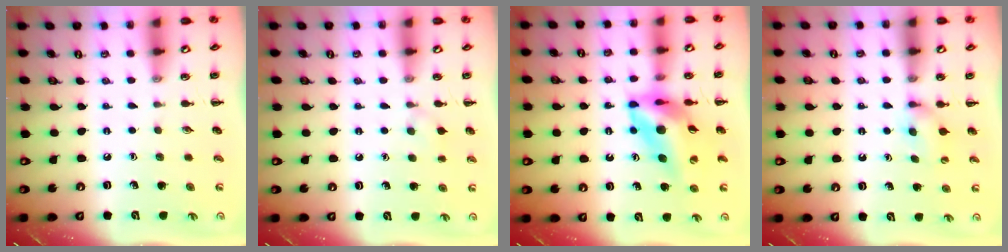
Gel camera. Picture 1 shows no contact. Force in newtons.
{"total": 5.7, "press": 5.4, "slide": 1.8}
{"total": 12.5, "press": 11.9, "slide": 3.8}
{"total": 6.3, "press": 6.1, "slide": 1.5}